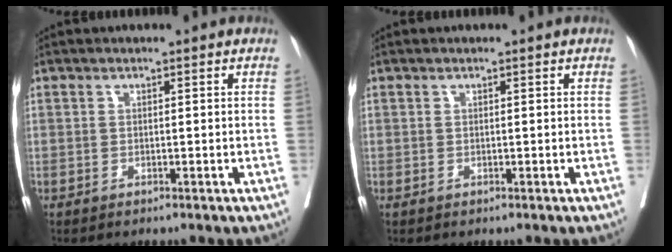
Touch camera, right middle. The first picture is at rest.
{"total": 0.0}